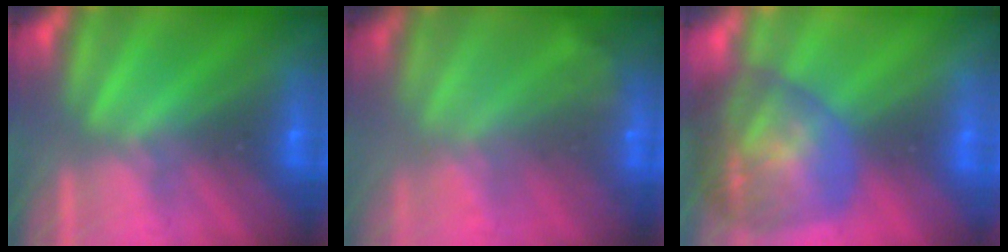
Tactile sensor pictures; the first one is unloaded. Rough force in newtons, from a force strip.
{"total": 7.3}
{"total": 7.5}